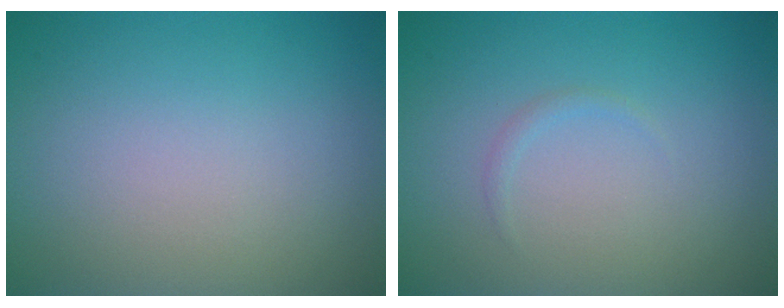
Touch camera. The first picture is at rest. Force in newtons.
{"total": 0.5, "press": 0.5, "slide": 0.0}